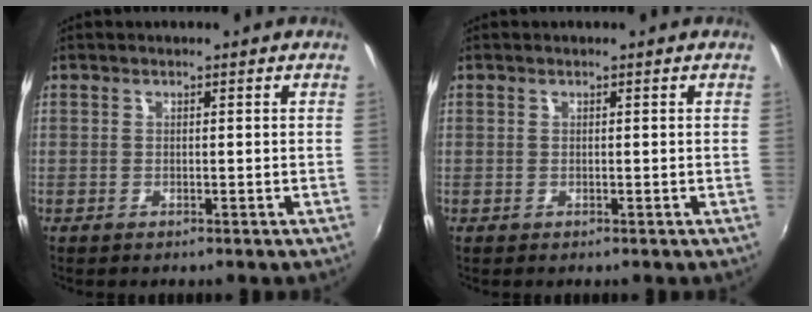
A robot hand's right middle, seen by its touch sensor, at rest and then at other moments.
{"total": 0.0}